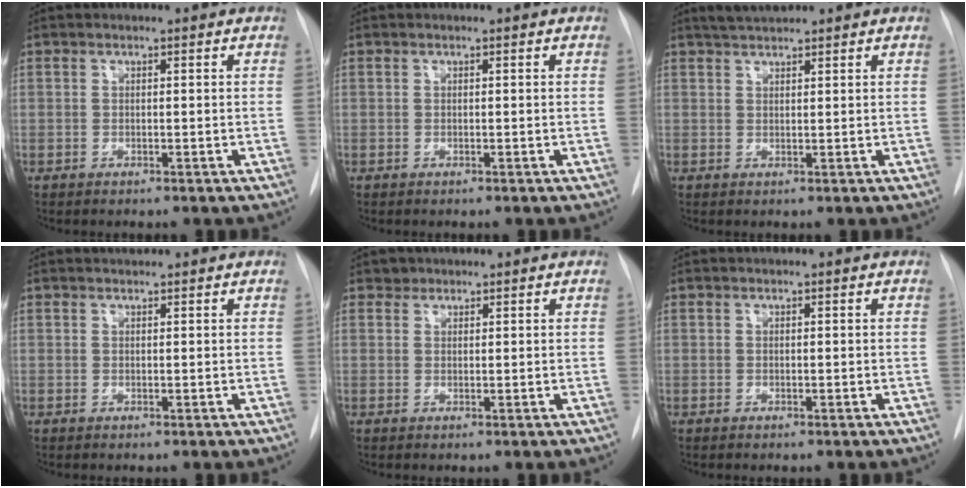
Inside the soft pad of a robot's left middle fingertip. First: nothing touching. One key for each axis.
{"total": 0.0}
{"total": 2.6, "fx": 2.4, "fy": 0.4, "fz": 0.9, "tx": -0.018, "ty": 0.011, "tz": 0.043}
{"total": 0.7, "fx": 0.7, "fy": 0.0, "fz": 0.0, "tx": -0.007, "ty": 0.004, "tz": 0.013}
{"total": 1.2, "fx": 0.9, "fy": 0.8, "fz": -0.2, "tx": 0.010, "ty": 0.003, "tz": 0.011}
{"total": 0.0}